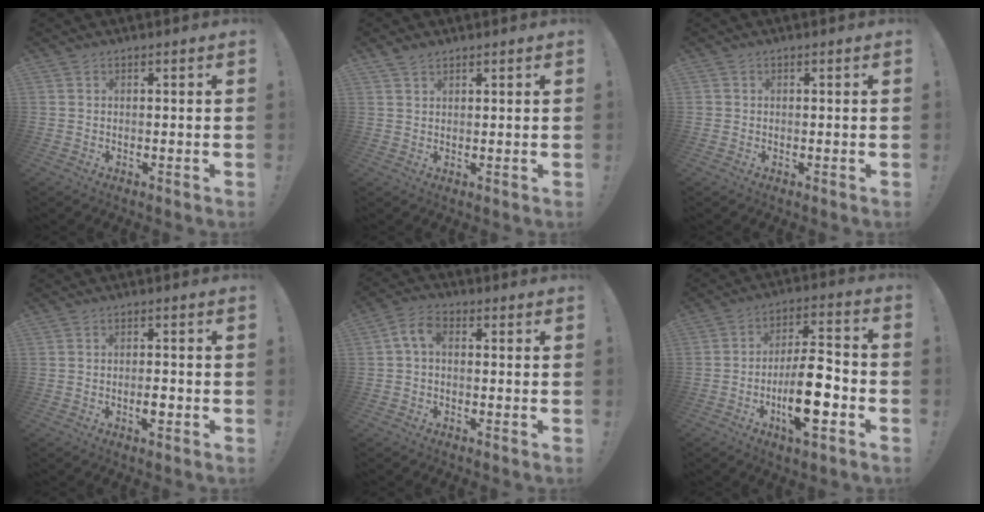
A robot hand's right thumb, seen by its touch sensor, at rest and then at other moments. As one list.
[{"total": 2.2, "force": [1.9, 0.9, 0.8], "torque": [-0.017, -0.008, 0.036]}, {"total": 0.7, "force": [0.0, 0.7, 0.1], "torque": [-0.002, 0.001, 0.001]}, {"total": 2.8, "force": [-1.2, 1.1, 2.3], "torque": [-0.031, 0.005, -0.021]}, {"total": 5.4, "force": [0.5, 3.2, 4.3], "torque": [-0.095, 0.005, 0.010]}, {"total": 15.7, "force": [-5.5, 5.3, 13.7], "torque": [-0.233, 0.016, -0.091]}]